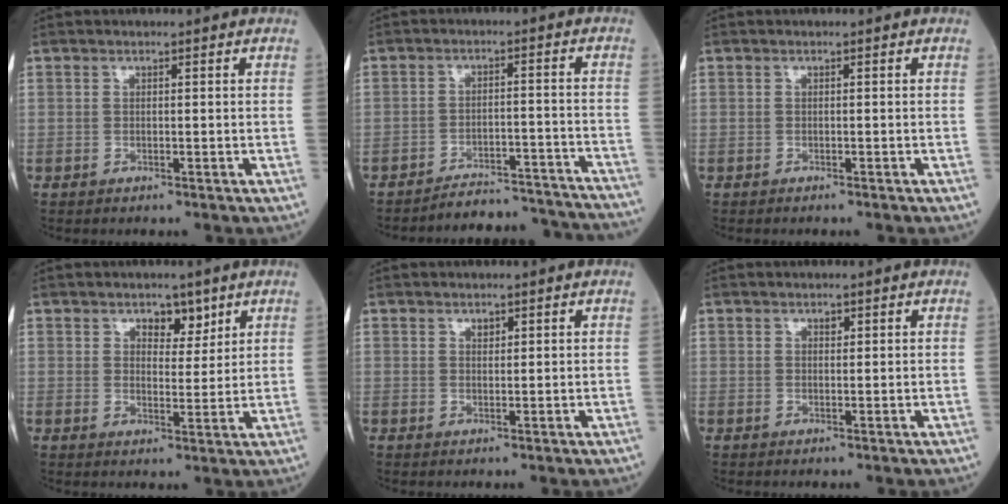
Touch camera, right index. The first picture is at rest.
{"total": 15.4, "force": [-15.2, 0.7, 2.1], "torque": [-0.004, 0.020, -0.189]}
{"total": 1.0, "force": [-0.9, 0.0, 0.5], "torque": [-0.008, -0.001, -0.010]}
{"total": 3.8, "force": [2.5, 2.1, 2.1], "torque": [-0.022, 0.000, 0.038]}
{"total": 0.9, "force": [0.6, 0.5, 0.5], "torque": [-0.007, -0.003, 0.010]}
{"total": 0.7, "force": [0.4, 0.4, 0.4], "torque": [-0.004, -0.003, 0.006]}